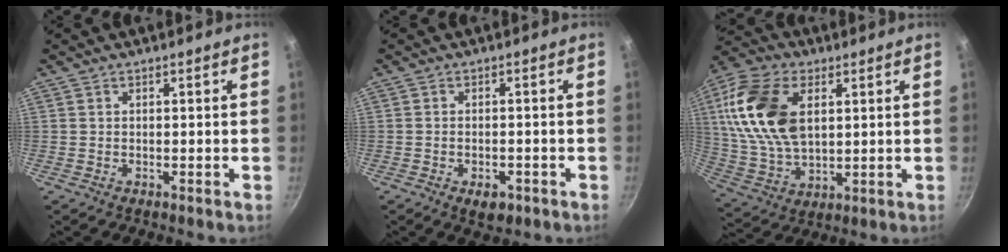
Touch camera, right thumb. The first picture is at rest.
{"total": 3.9, "force": [-1.9, 2.2, 2.6], "torque": [-0.032, 0.010, -0.022]}
{"total": 19.1, "force": [4.9, 11.6, 14.4], "torque": [-0.266, -0.004, 0.097]}